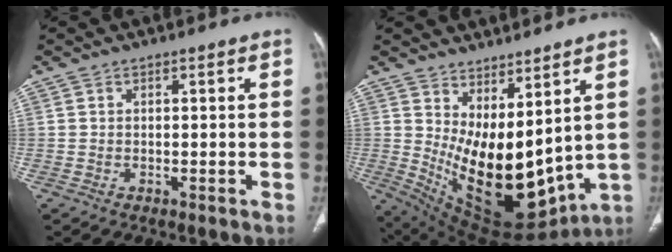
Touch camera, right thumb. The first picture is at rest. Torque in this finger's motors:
{"motor_torque": [-0.82, 2.54, 1.65, 1.12, 0.58]}